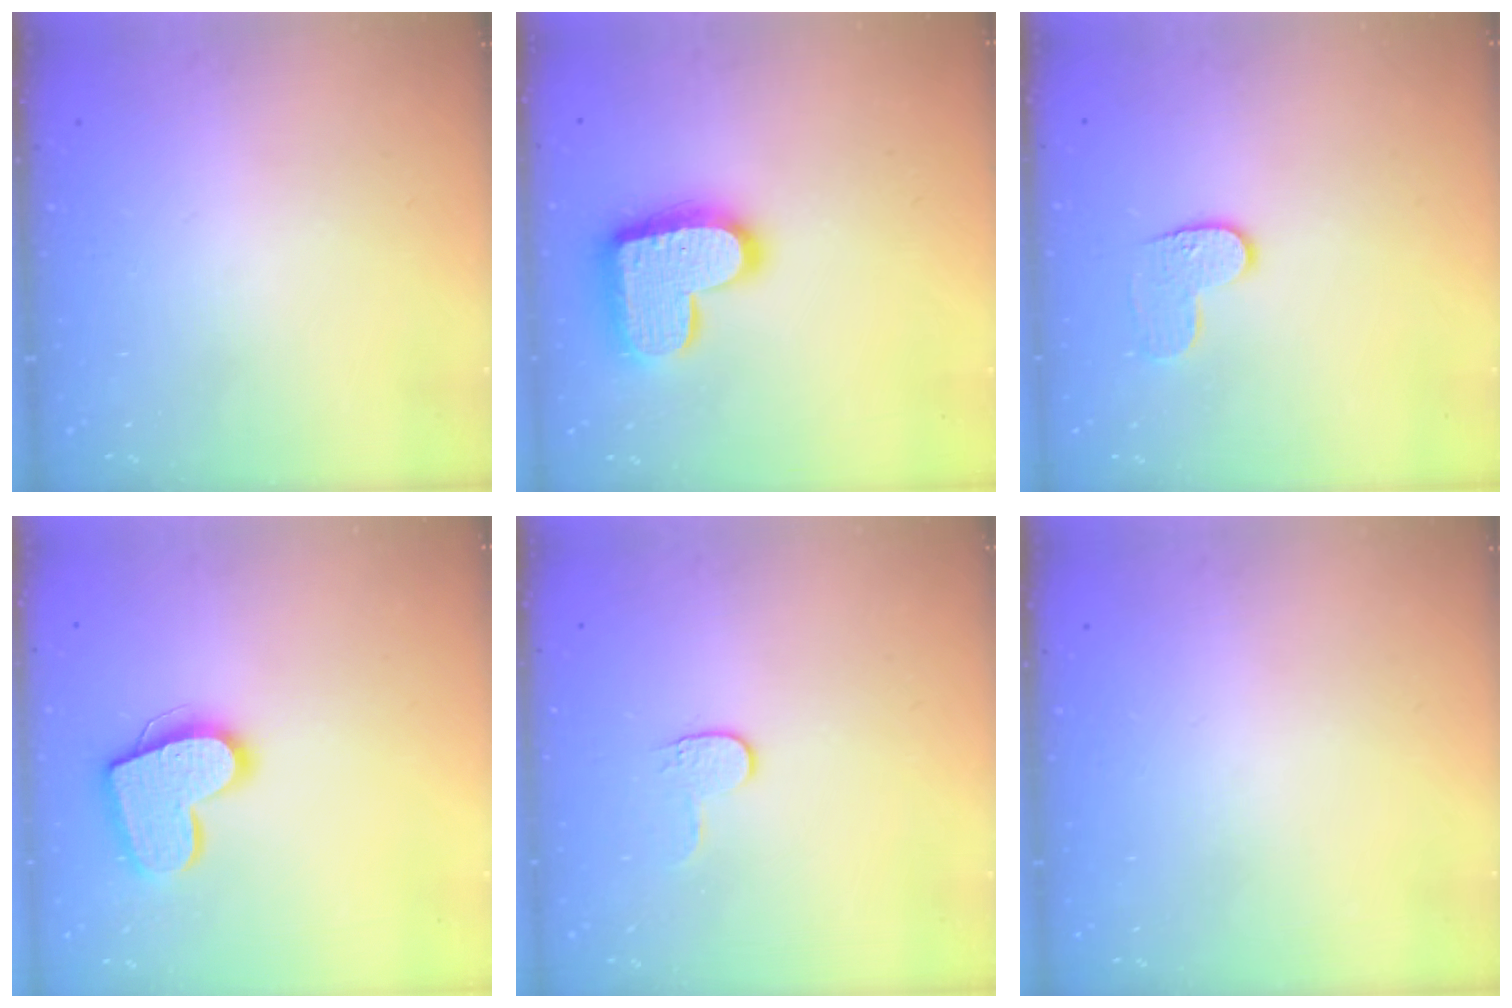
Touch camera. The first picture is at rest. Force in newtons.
{"total": 20.1, "press": 20.1, "slide": 1.3}
{"total": 6.8, "press": 6.8, "slide": 0.1}
{"total": 14.9, "press": 14.9, "slide": 1.0}
{"total": 4.0, "press": 4.0, "slide": 0.5}
{"total": 0.0}